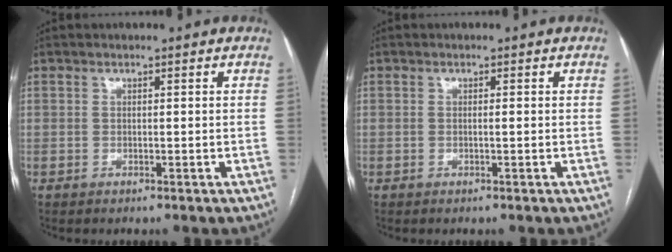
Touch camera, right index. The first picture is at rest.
{"total": 0.5, "force": [-0.1, 0.0, 0.5], "torque": [-0.008, 0.001, -0.002]}